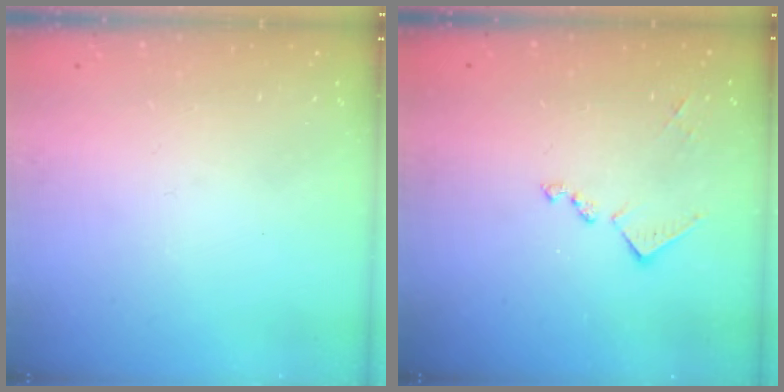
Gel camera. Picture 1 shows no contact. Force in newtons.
{"total": 9.7, "press": 9.7, "slide": 0.6}